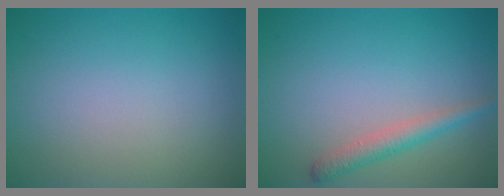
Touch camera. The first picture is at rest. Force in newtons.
{"total": 2.2, "press": 2.2, "slide": 0.1}